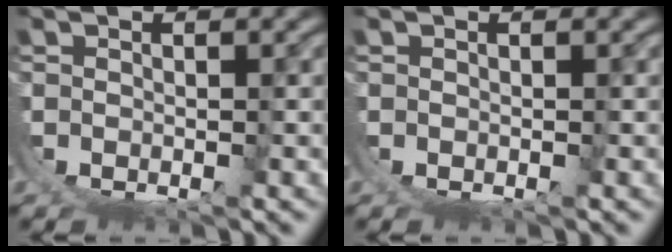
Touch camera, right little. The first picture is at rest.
{"total": 0.0}